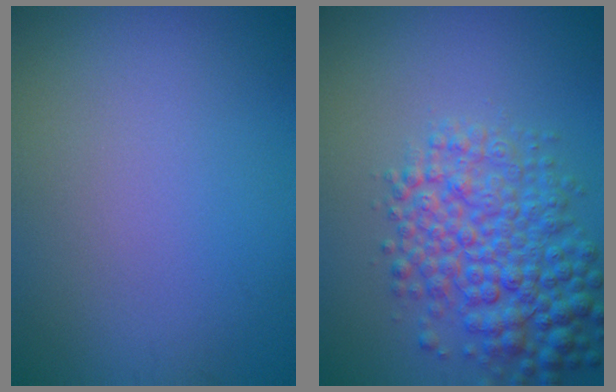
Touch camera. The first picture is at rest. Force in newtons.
{"total": 6.4, "press": 6.4, "slide": 0.1}